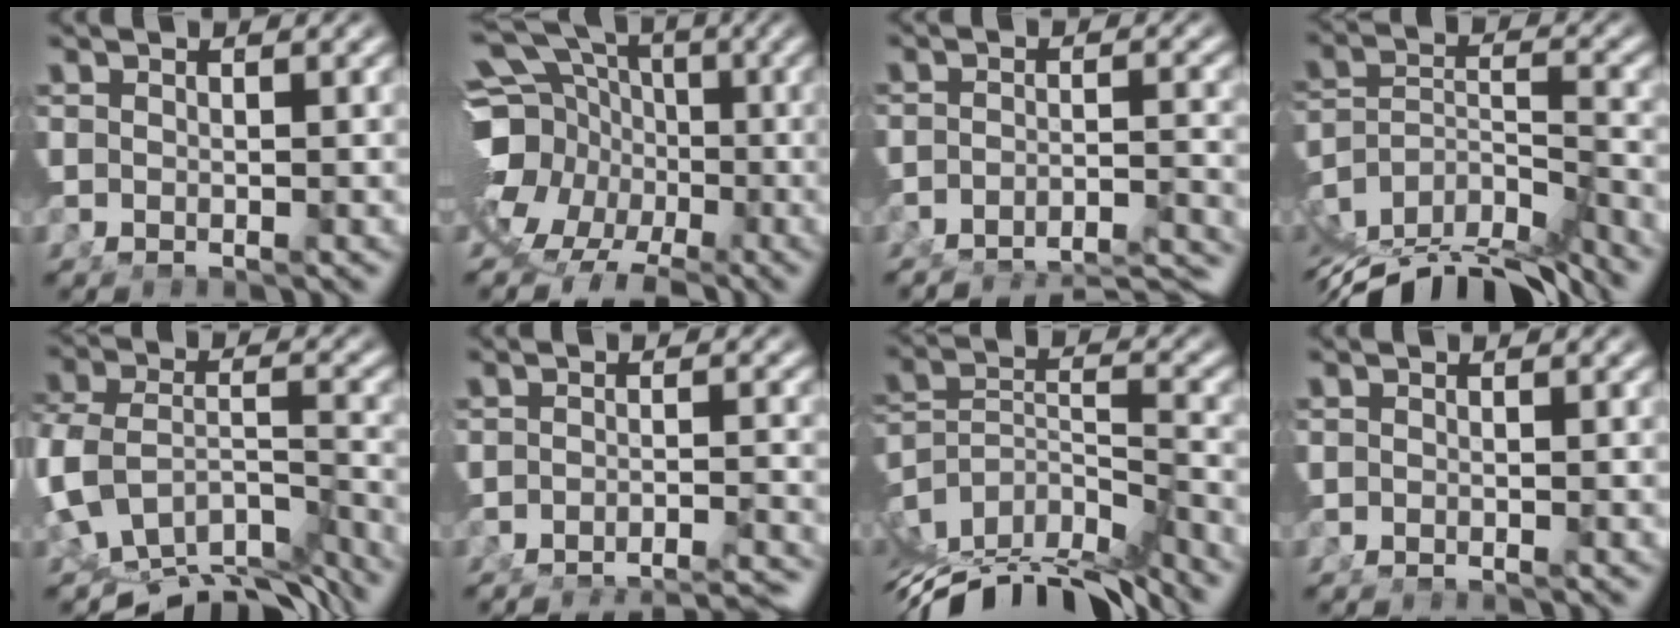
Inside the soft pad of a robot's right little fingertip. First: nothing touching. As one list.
[{"total": 16.4, "force": [-1.2, 14.1, 8.3], "torque": [-0.173, -0.045, -0.023]}, {"total": 10.5, "force": [-10.0, 2.3, 2.3], "torque": [-0.008, -0.019, -0.152]}, {"total": 12.5, "force": [-7.4, 7.6, 6.5], "torque": [-0.123, -0.057, -0.105]}, {"total": 12.4, "force": [-6.3, 8.4, 6.5], "torque": [-0.137, -0.060, -0.089]}, {"total": 8.7, "force": [-8.4, 1.4, 1.6], "torque": [0.005, -0.007, -0.132]}, {"total": 12.0, "force": [-7.3, 6.2, 7.2], "torque": [-0.138, -0.058, -0.096]}, {"total": 0.8, "force": [-0.6, -0.4, 0.0], "torque": [0.005, 0.001, -0.011]}]